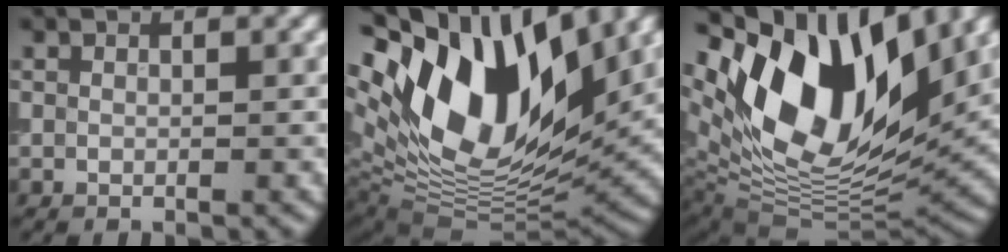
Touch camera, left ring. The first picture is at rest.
{"total": 17.2, "force": [6.8, 9.3, 12.8], "torque": [-0.253, 0.024, 0.118]}
{"total": 16.1, "force": [7.0, 8.3, 11.8], "torque": [-0.221, 0.019, 0.124]}